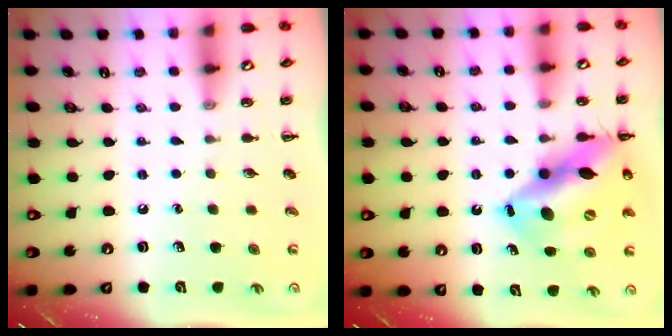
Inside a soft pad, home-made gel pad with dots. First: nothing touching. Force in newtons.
{"total": 18.1, "press": 17.6, "slide": 4.4}